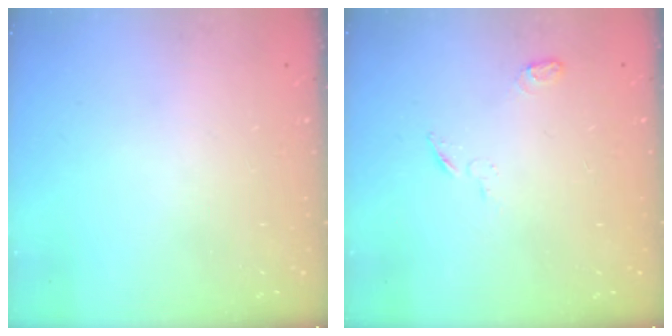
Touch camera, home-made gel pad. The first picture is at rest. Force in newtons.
{"total": 3.6, "press": 3.5, "slide": 0.9}